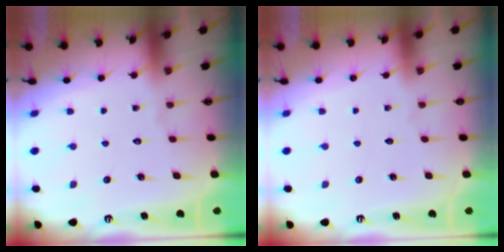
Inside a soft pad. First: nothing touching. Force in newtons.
{"total": 0.0}